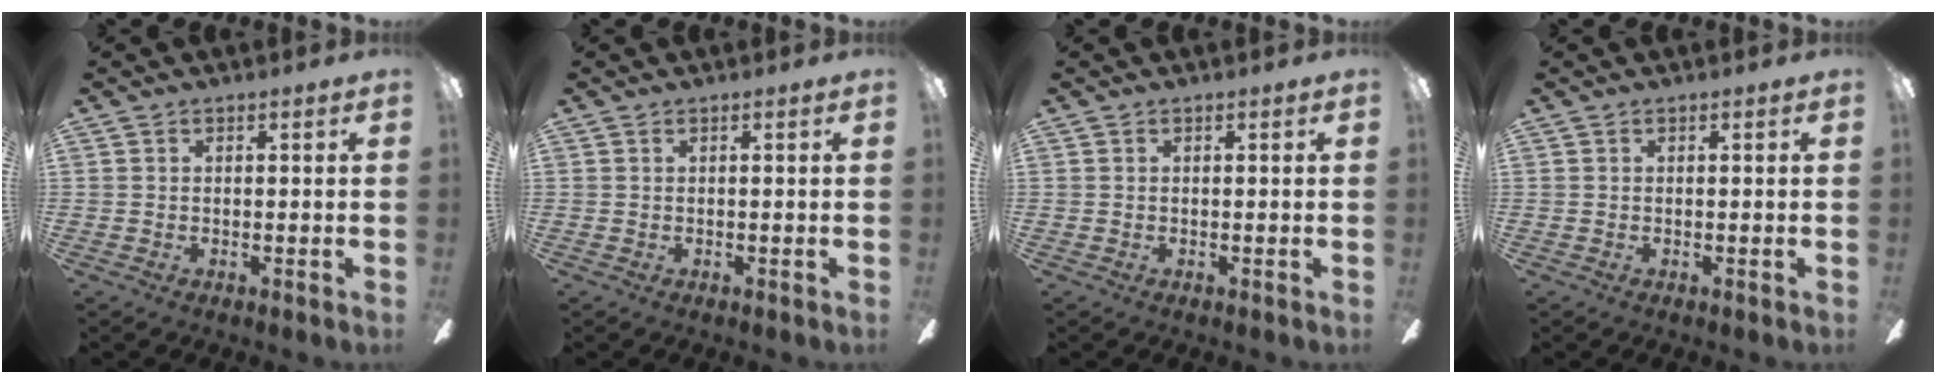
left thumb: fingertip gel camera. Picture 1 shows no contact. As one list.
[{"total": 0.0}, {"total": 0.0}, {"total": 0.0}]